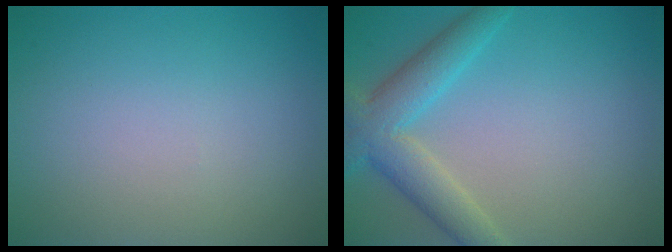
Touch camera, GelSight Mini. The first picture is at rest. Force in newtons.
{"total": 4.8, "press": 4.8, "slide": 0.3}